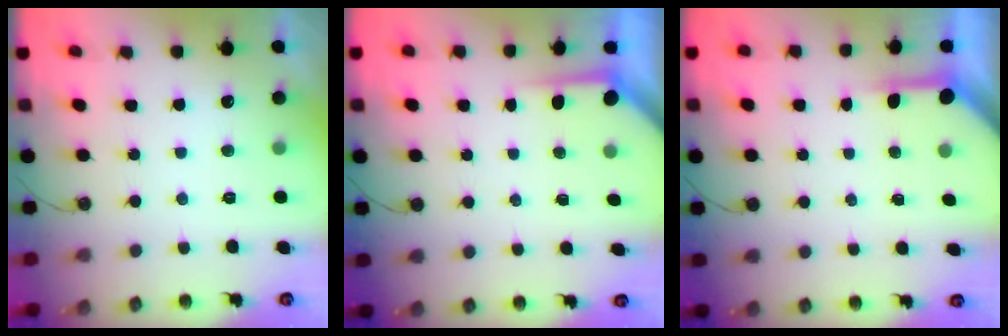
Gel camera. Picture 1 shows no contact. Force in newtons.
{"total": 3.1, "press": 3.1, "slide": 0.4}
{"total": 3.9, "press": 3.8, "slide": 0.5}